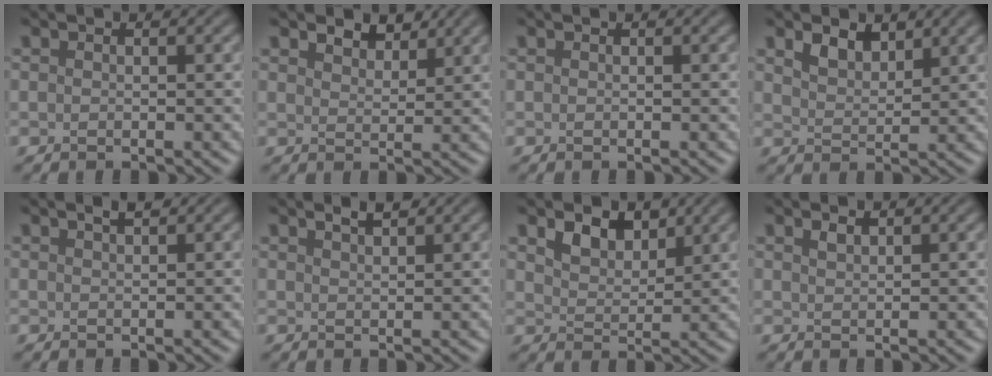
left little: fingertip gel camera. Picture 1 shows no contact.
{"total": 2.6, "force": [2.3, 1.0, 0.8], "torque": [-0.019, 0.001, 0.037]}
{"total": 0.0}
{"total": 2.5, "force": [1.8, 1.3, 1.2], "torque": [-0.030, -0.002, 0.036]}
{"total": 1.1, "force": [0.9, 0.2, 0.6], "torque": [-0.010, 0.002, 0.015]}
{"total": 1.4, "force": [1.3, 0.3, 0.6], "torque": [-0.011, 0.002, 0.022]}
{"total": 3.1, "force": [2.1, 1.7, 1.5], "torque": [-0.039, -0.001, 0.035]}
{"total": 1.0, "force": [0.8, 0.4, 0.5], "torque": [-0.012, 0.001, 0.017]}